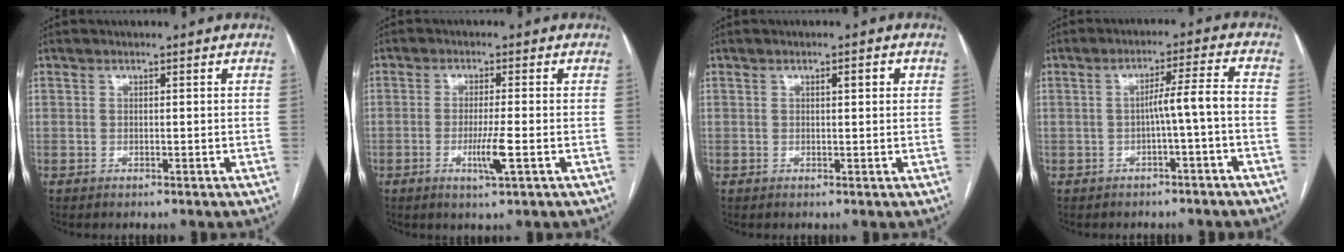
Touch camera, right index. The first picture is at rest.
{"total": 4.3, "force": [-1.3, -0.3, 4.1], "torque": [-0.079, -0.011, -0.023]}
{"total": 2.0, "force": [0.7, 0.5, 1.8], "torque": [-0.024, 0.003, 0.009]}
{"total": 4.9, "force": [-1.4, -0.5, 4.7], "torque": [-0.068, 0.015, -0.019]}